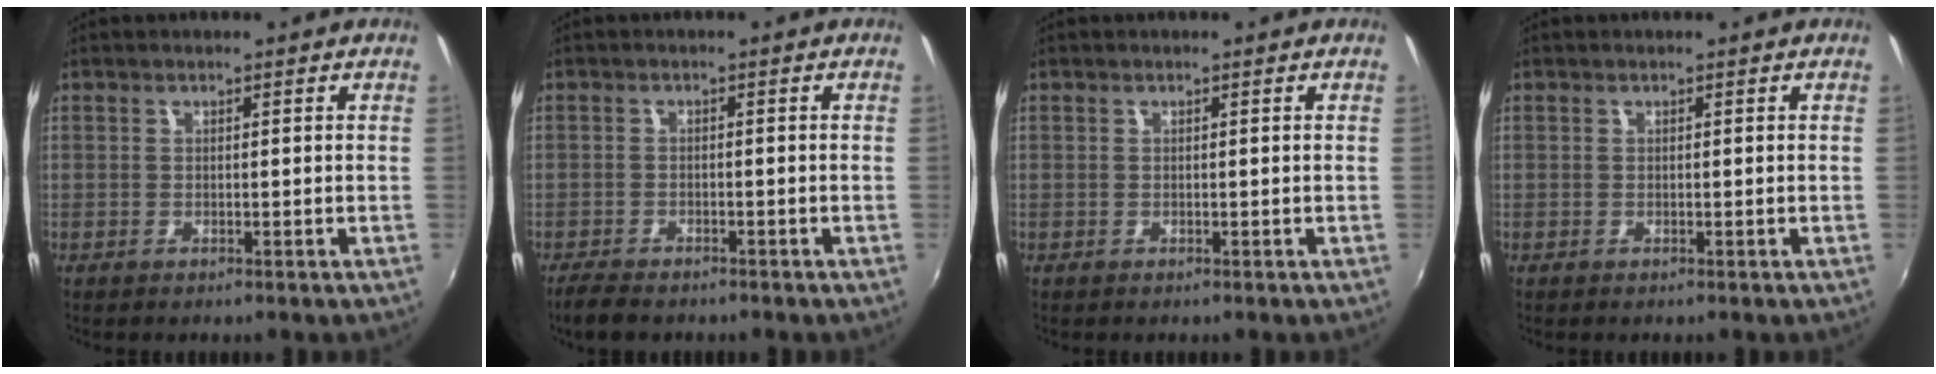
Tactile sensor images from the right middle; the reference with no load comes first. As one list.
[{"total": 4.5, "force": [-3.8, 1.4, 1.9], "torque": [-0.053, -0.018, -0.070]}, {"total": 0.0}, {"total": 0.0}]